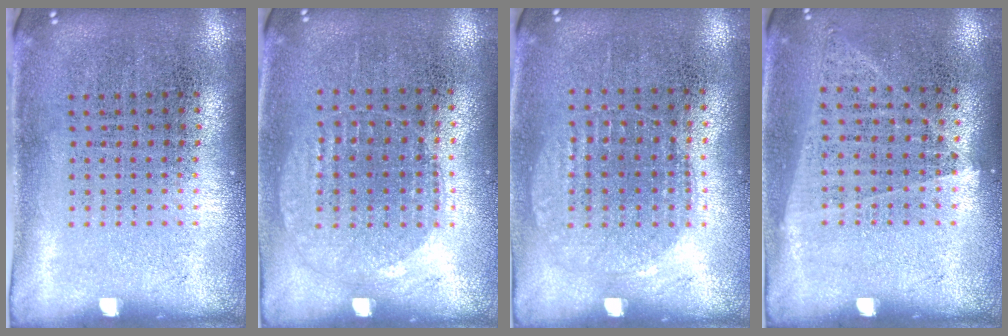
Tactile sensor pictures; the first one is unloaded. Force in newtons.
{"total": 1.0, "press": 0.9, "slide": 0.4}
{"total": 0.9, "press": 0.9, "slide": 0.3}
{"total": 1.0, "press": 0.9, "slide": 0.4}